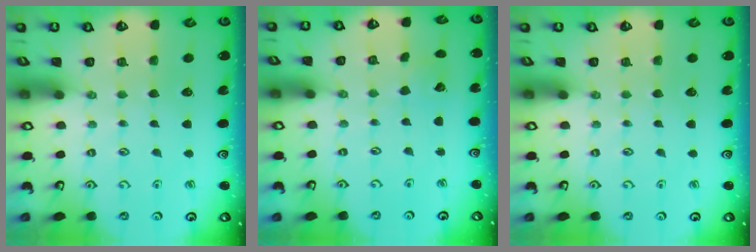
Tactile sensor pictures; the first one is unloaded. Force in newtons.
{"total": 1.4, "press": 1.4, "slide": 0.1}
{"total": 0.0}